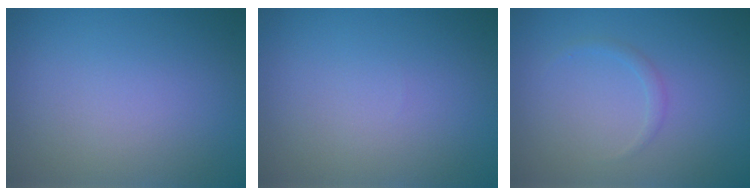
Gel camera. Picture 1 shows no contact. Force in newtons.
{"total": 0.0}
{"total": 0.8, "press": 0.8, "slide": 0.1}